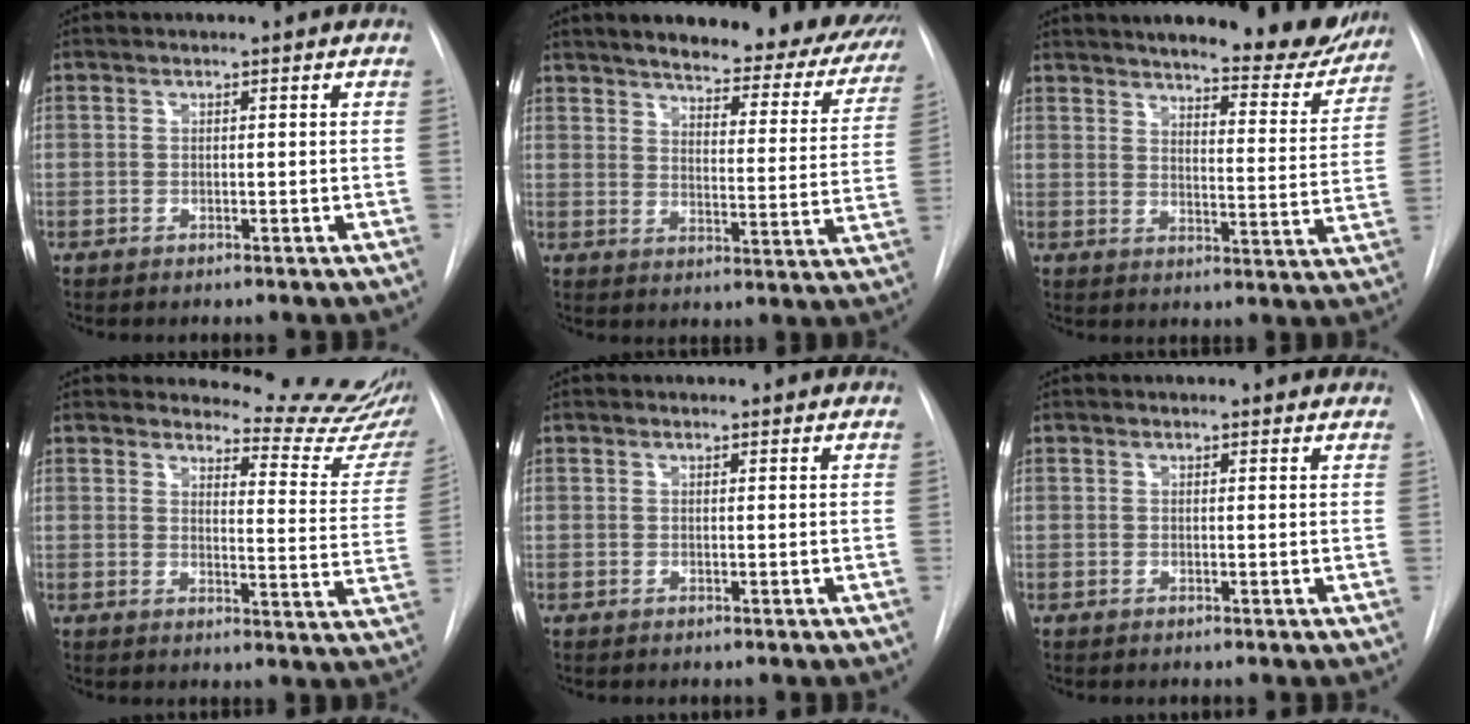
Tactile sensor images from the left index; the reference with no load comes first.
{"total": 26.1, "force": [22.5, 6.9, 11.3], "torque": [-0.156, -0.052, 0.260]}
{"total": 19.9, "force": [17.5, 4.1, 8.7], "torque": [-0.112, -0.038, 0.208]}
{"total": 13.7, "force": [13.6, 0.5, 1.8], "torque": [-0.006, -0.118, 0.137]}
{"total": 1.6, "force": [1.6, 0.4, 0.2], "torque": [-0.012, 0.006, 0.013]}
{"total": 3.0, "force": [2.9, 0.9, 0.3], "torque": [-0.003, 0.001, 0.018]}